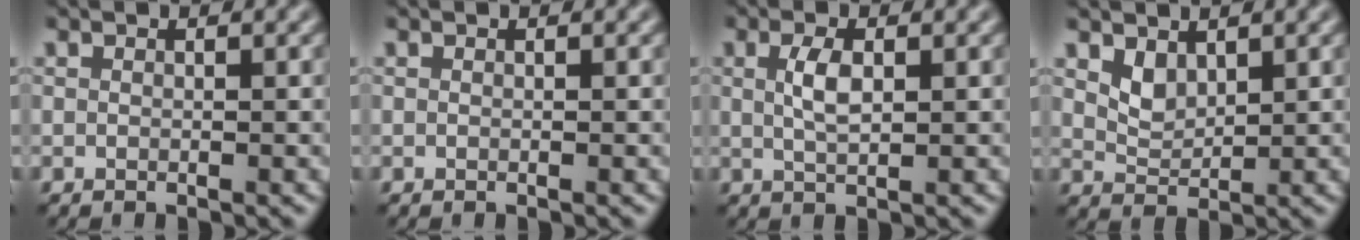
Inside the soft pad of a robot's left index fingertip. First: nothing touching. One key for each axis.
{"total": 0.0}
{"total": 2.2, "fx": 0.4, "fy": 0.8, "fz": 2.0, "tx": -0.047, "ty": 0.000, "tz": 0.007}
{"total": 1.9, "fx": 1.2, "fy": 1.0, "fz": 1.0, "tx": -0.025, "ty": -0.009, "tz": 0.026}